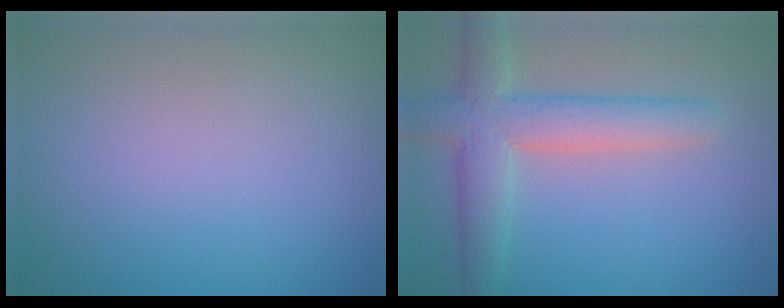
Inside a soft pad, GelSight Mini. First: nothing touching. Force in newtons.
{"total": 5.9, "press": 5.9, "slide": 0.6}